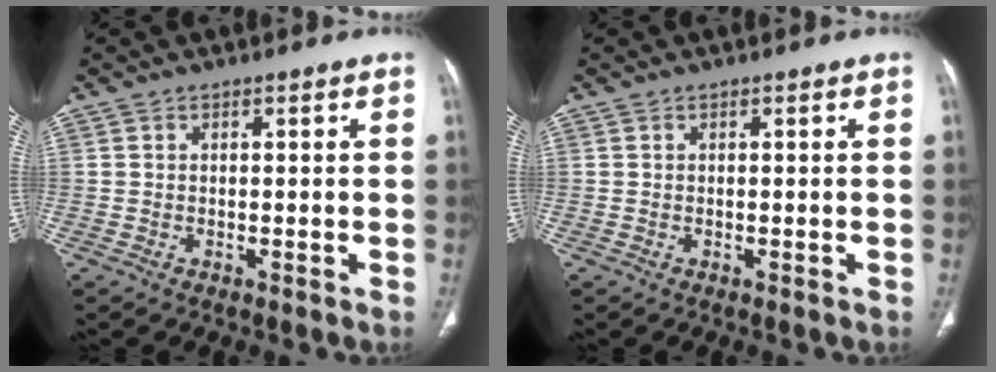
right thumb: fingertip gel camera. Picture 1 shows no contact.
{"total": 0.0}